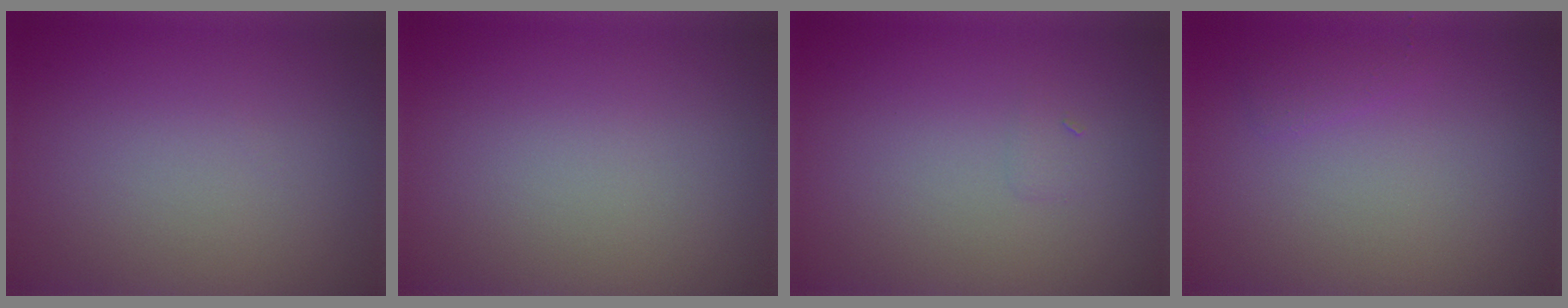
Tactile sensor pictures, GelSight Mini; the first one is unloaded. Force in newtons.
{"total": 0.0}
{"total": 0.5, "press": 0.5, "slide": 0.1}
{"total": 0.8, "press": 0.8, "slide": 0.1}